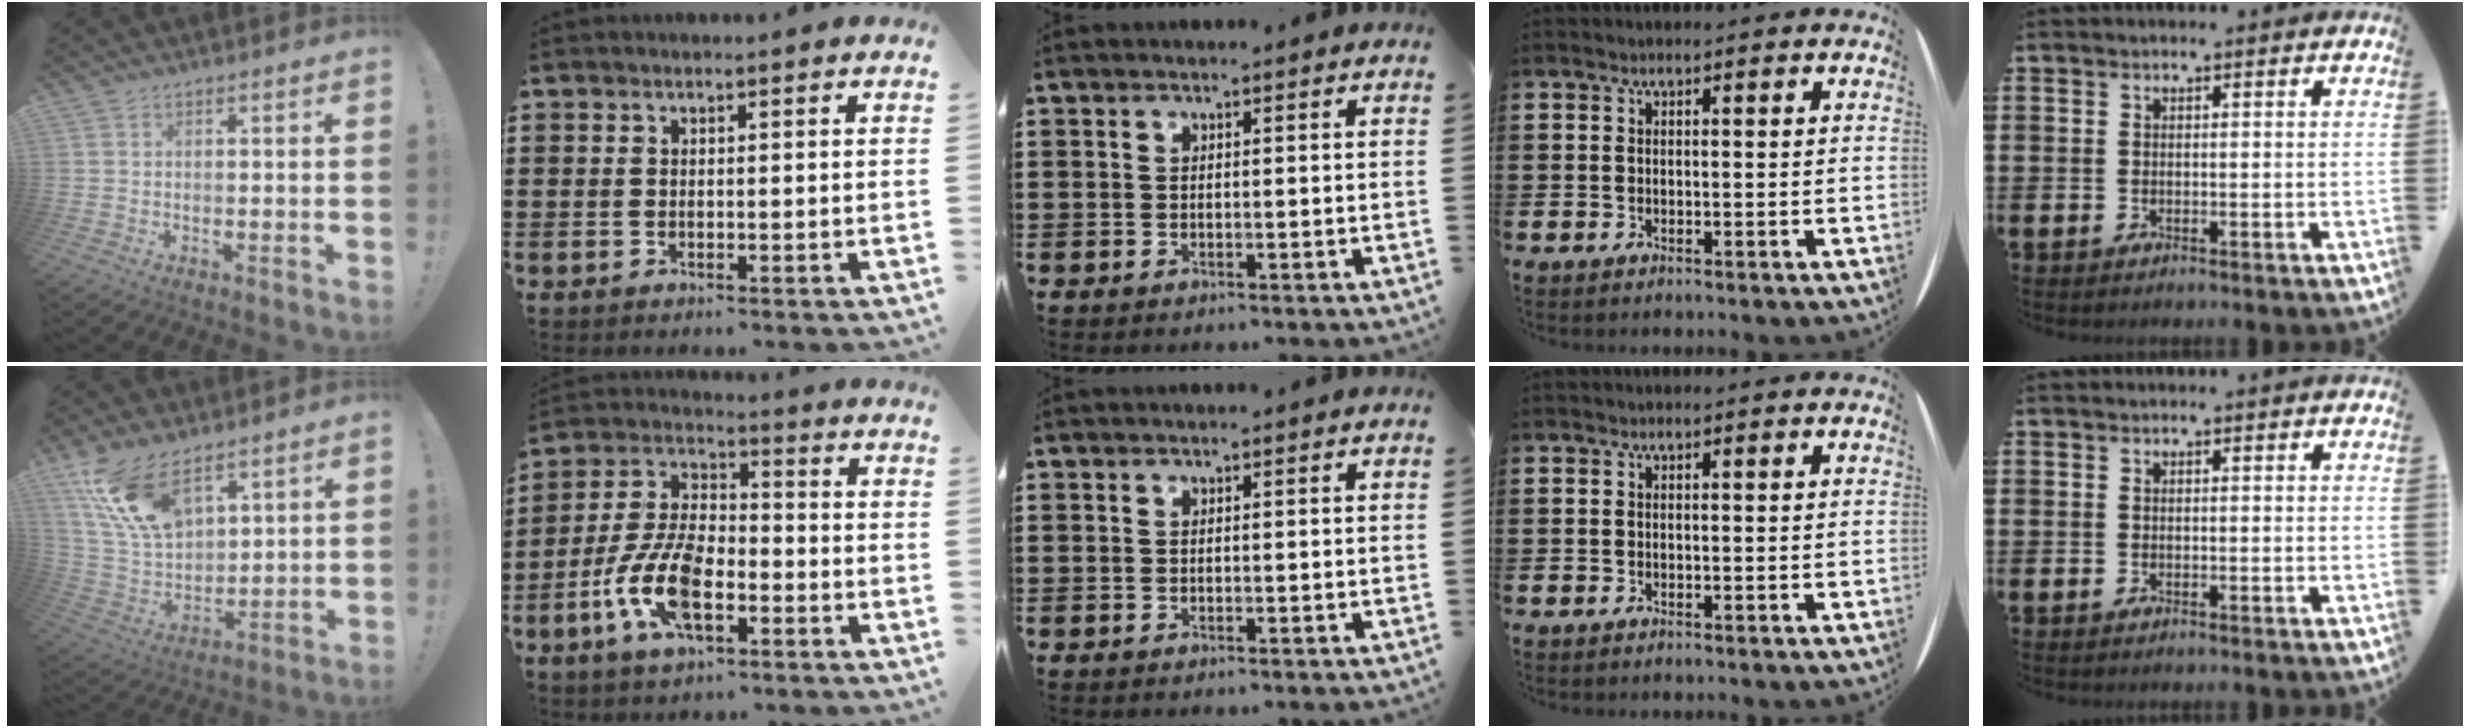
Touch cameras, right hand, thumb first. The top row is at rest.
{"thumb": {"total": 16.4, "force": [10.4, 8.0, 9.7], "torque": [-0.218, -0.055, 0.200]}, "index": {"total": 10.8, "force": [-4.1, 5.2, 8.5], "torque": [-0.210, -0.004, -0.083]}}